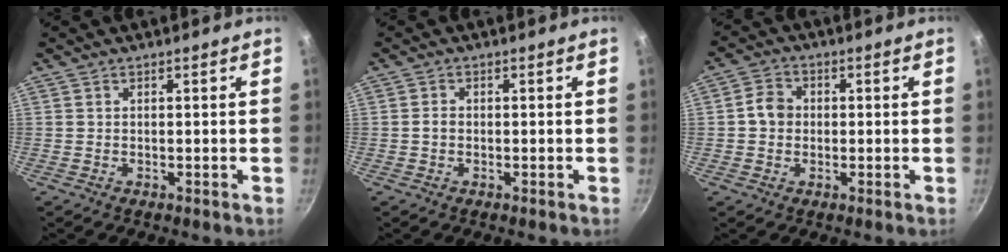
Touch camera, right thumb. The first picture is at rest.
{"total": 1.2, "force": [-0.3, 0.9, 0.7], "torque": [-0.011, 0.008, -0.005]}
{"total": 4.5, "force": [-0.1, 3.9, 2.3], "torque": [-0.022, 0.012, -0.012]}